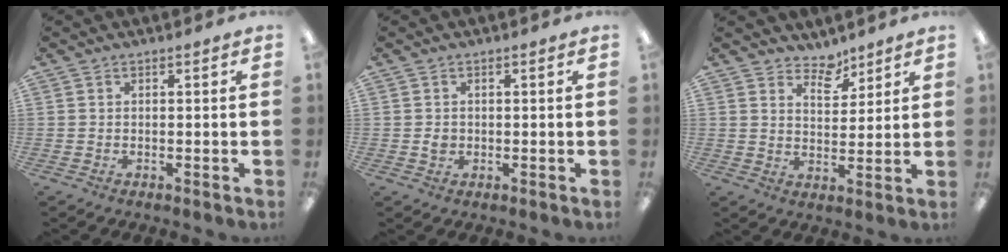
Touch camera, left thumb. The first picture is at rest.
{"total": 1.6, "force": [0.0, 1.4, 0.8], "torque": [-0.008, 0.000, -0.003]}
{"total": 5.7, "force": [5.0, 2.5, 1.1], "torque": [-0.005, -0.037, 0.088]}